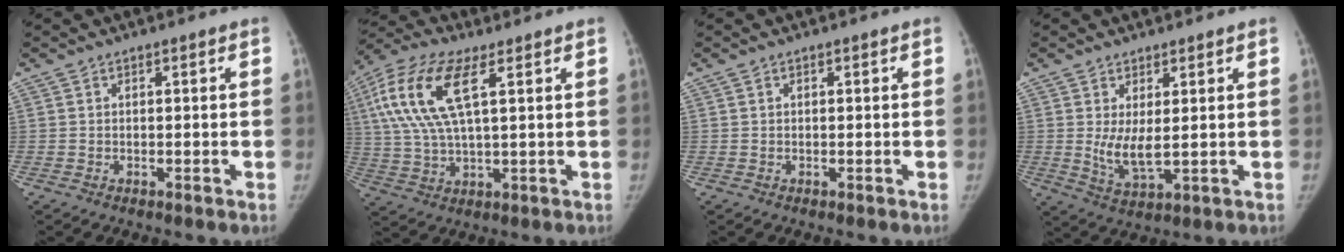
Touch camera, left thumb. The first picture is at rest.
{"total": 15.2, "force": [5.1, 5.8, 13.1], "torque": [-0.295, 0.010, 0.095]}
{"total": 0.0}
{"total": 5.5, "force": [0.7, 2.0, 5.1], "torque": [-0.097, -0.023, 0.022]}